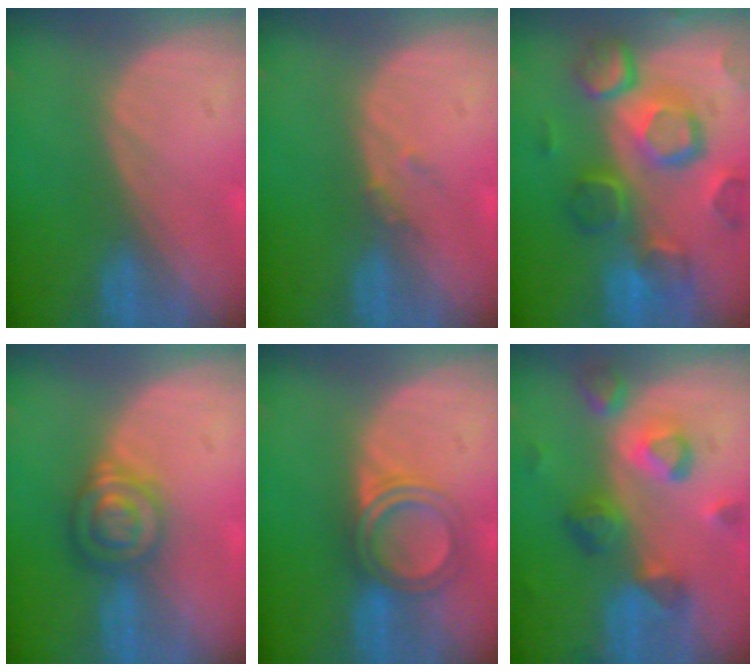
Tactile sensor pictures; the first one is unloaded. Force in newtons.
{"total": 1.3, "press": 1.1, "slide": 0.7}
{"total": 12.3, "press": 10.6, "slide": 6.2}
{"total": 6.5, "press": 5.7, "slide": 3.2}
{"total": 5.1, "press": 5.0, "slide": 0.9}
{"total": 8.6, "press": 7.9, "slide": 3.3}